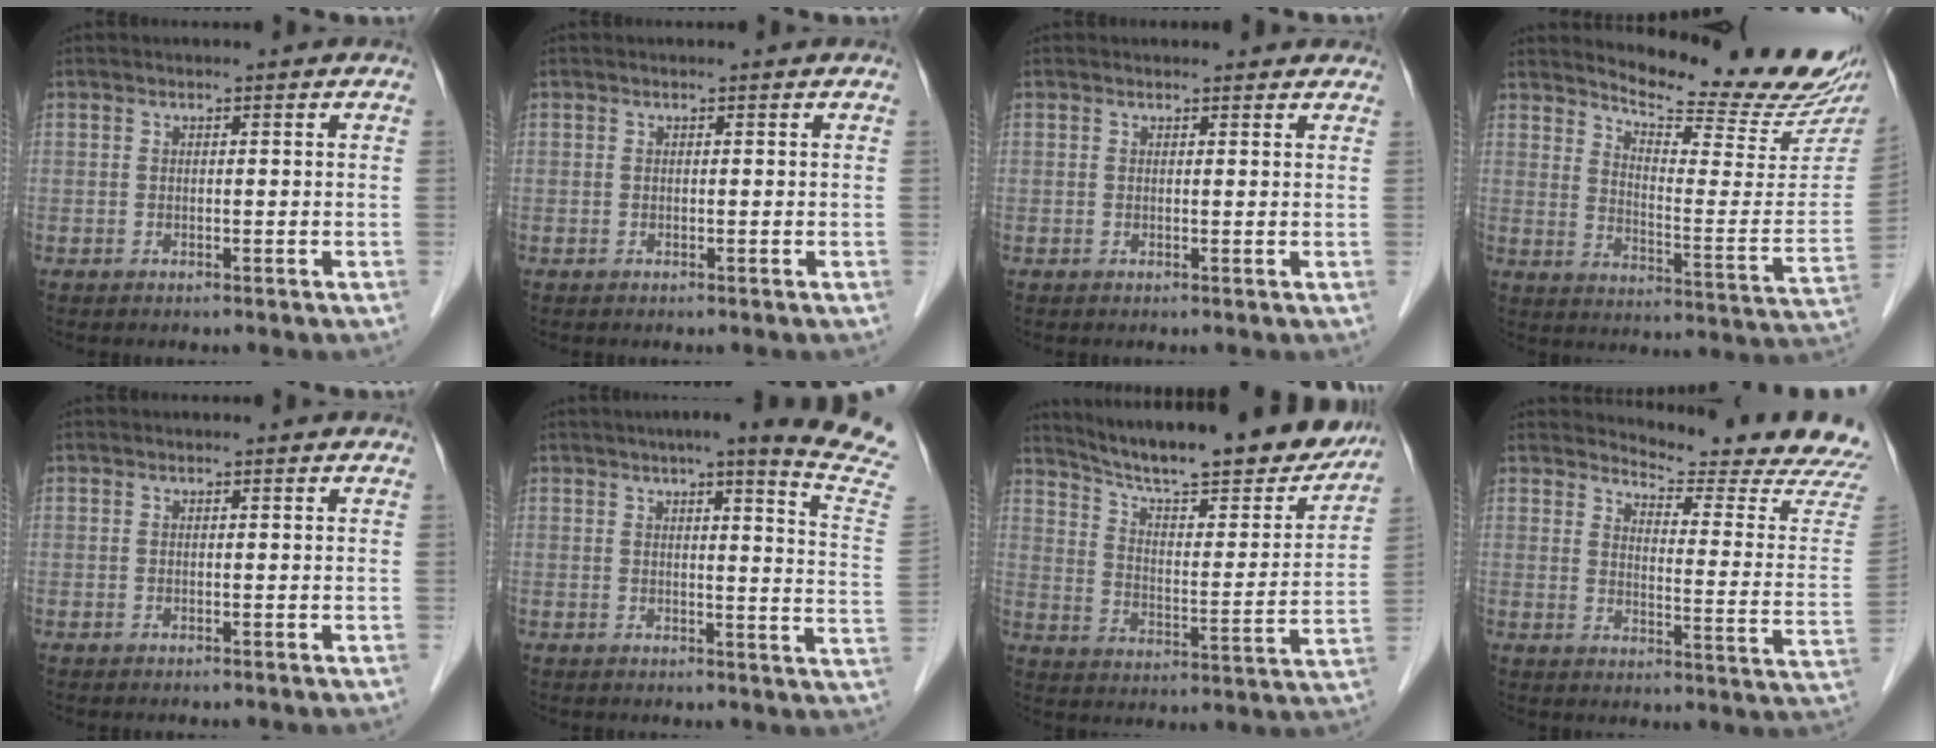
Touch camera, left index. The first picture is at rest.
{"total": 0.0}
{"total": 3.1, "force": [2.9, 1.2, 0.5], "torque": [-0.002, 0.011, 0.023]}
{"total": 18.7, "force": [17.5, 1.2, 6.4], "torque": [-0.102, -0.099, 0.220]}
{"total": 0.0}
{"total": 16.1, "force": [13.5, -0.8, 8.7], "torque": [-0.109, -0.061, 0.139]}
{"total": 24.0, "force": [21.2, 3.6, 10.8], "torque": [-0.166, -0.033, 0.290]}
{"total": 15.8, "force": [15.6, -1.3, 2.5], "torque": [-0.037, -0.127, 0.174]}